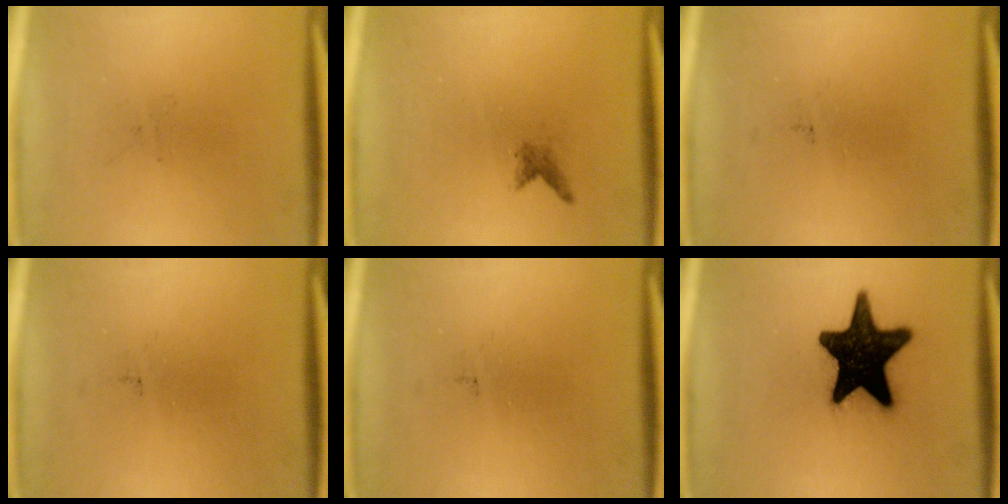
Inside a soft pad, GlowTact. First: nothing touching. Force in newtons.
{"total": 1.0}
{"total": 0.0}
{"total": 0.0}
{"total": 0.0}
{"total": 18.0}